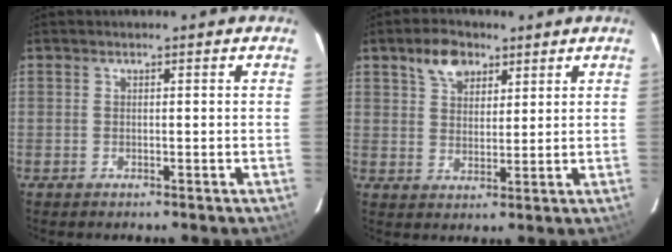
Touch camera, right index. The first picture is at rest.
{"total": 6.2, "force": [4.1, 3.5, 3.0], "torque": [-0.048, 0.013, 0.072]}